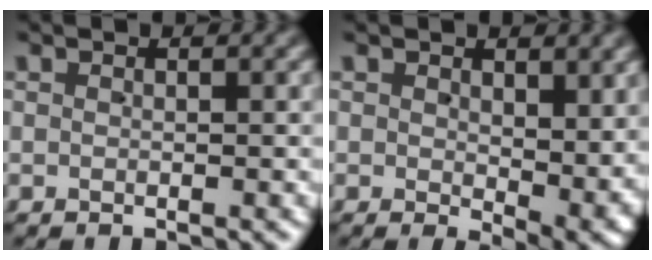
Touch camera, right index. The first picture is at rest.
{"total": 3.7, "force": [0.7, 1.6, 3.3], "torque": [-0.032, -0.013, 0.017]}